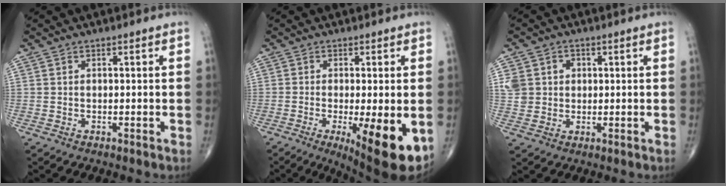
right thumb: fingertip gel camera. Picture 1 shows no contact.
{"total": 12.9, "force": [-4.0, 3.3, 11.9], "torque": [-0.146, -0.019, -0.048]}
{"total": 7.7, "force": [1.8, 6.9, 3.0], "torque": [-0.057, 0.010, 0.041]}